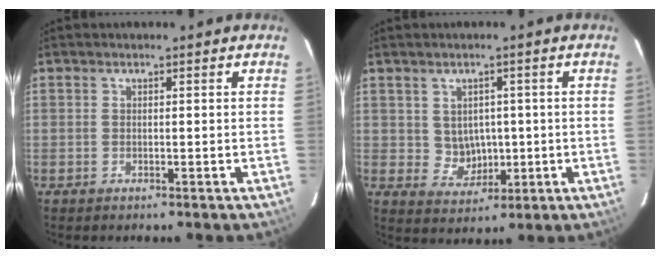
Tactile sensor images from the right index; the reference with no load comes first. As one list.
[{"total": 5.0, "force": [0.3, 4.7, 1.8], "torque": [-0.036, 0.007, 0.020]}]